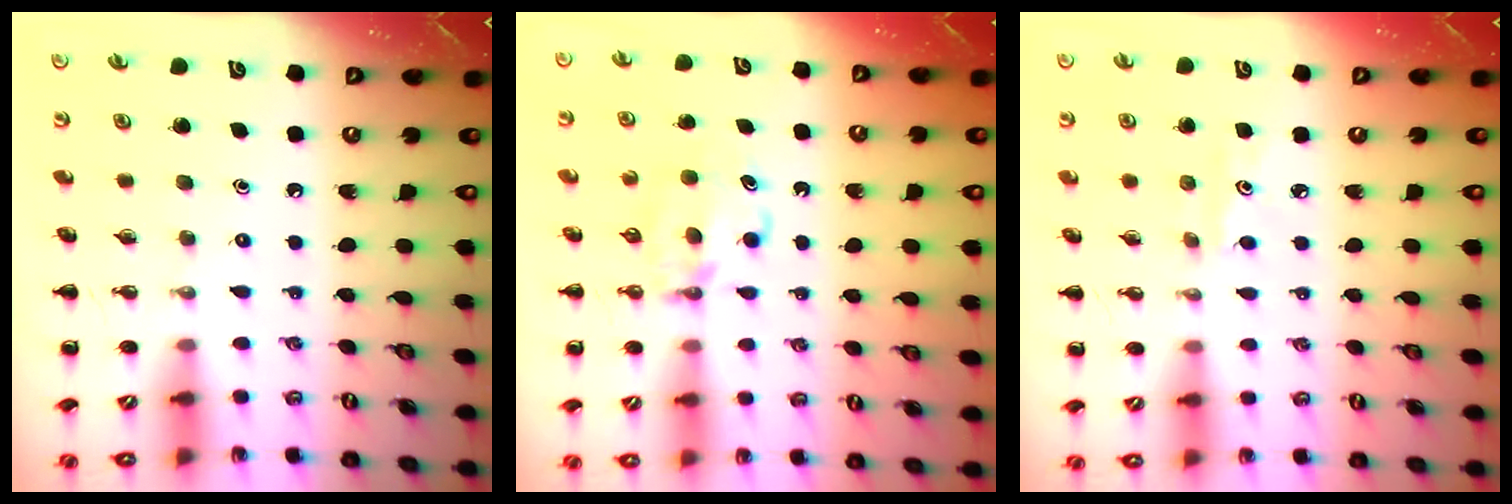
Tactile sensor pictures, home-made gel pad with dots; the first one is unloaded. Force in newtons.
{"total": 5.7, "press": 5.5, "slide": 1.5}
{"total": 4.0, "press": 3.7, "slide": 1.4}